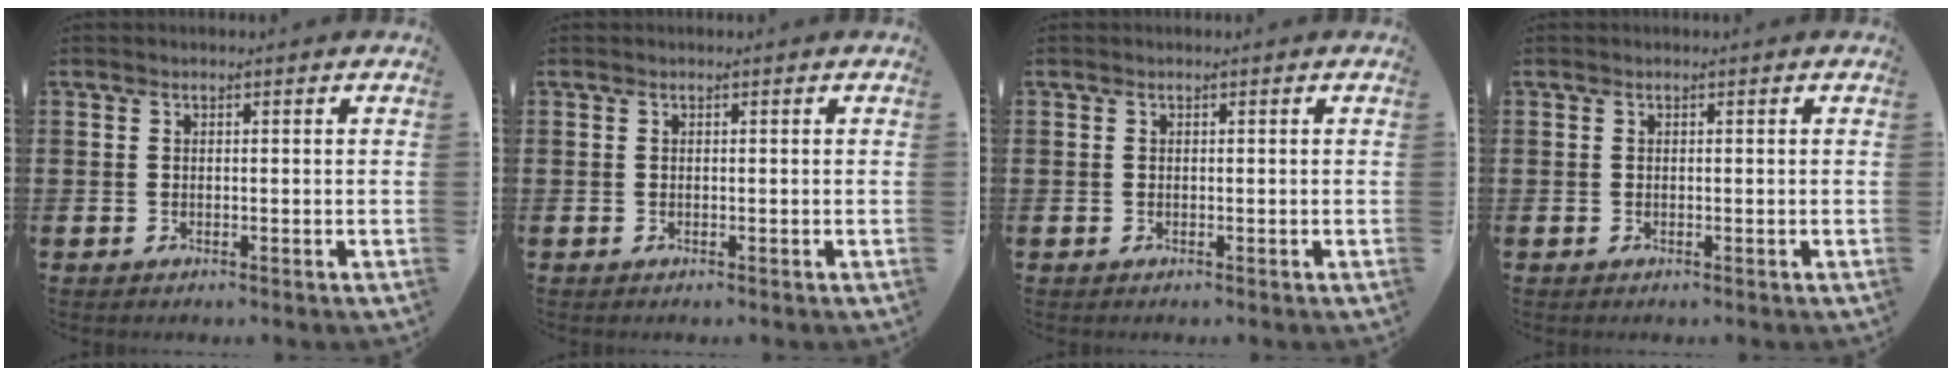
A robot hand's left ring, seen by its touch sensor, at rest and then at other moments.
{"total": 0.0}
{"total": 0.0}
{"total": 0.0}